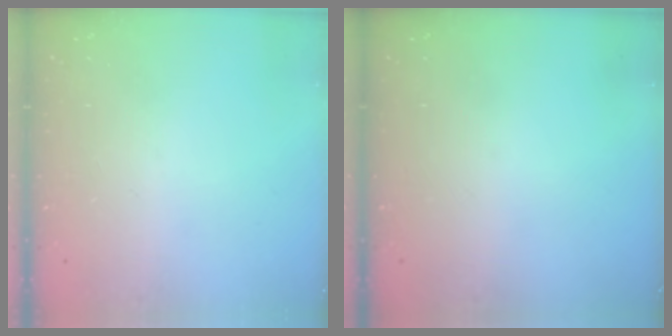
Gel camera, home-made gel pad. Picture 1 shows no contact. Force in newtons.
{"total": 0.0}